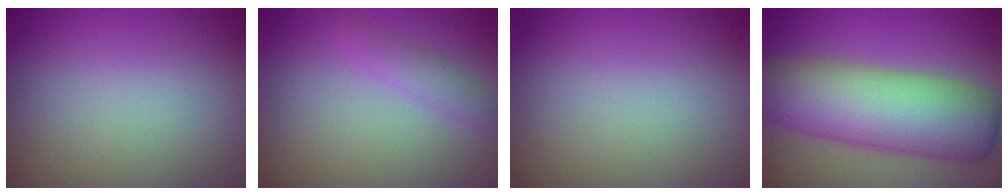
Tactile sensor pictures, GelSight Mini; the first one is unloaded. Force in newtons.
{"total": 1.9, "press": 1.9, "slide": 0.1}
{"total": 0.0}
{"total": 10.8, "press": 10.8, "slide": 0.3}